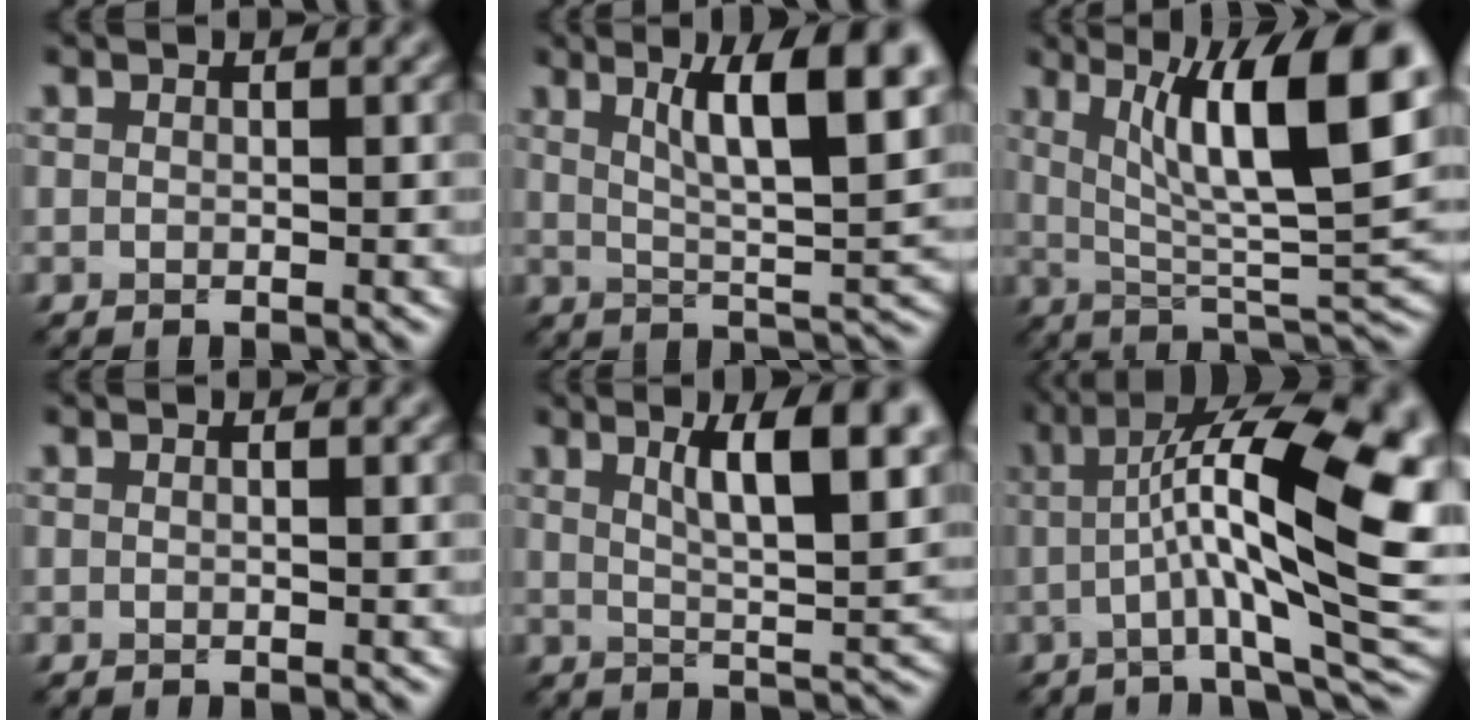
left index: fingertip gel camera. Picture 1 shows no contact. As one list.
[{"total": 9.8, "force": [4.1, 2.5, 8.6], "torque": [-0.116, 0.004, 0.070]}, {"total": 12.3, "force": [4.4, 3.0, 11.1], "torque": [-0.166, 0.003, 0.076]}, {"total": 0.0}, {"total": 8.8, "force": [3.8, 2.5, 7.6], "torque": [-0.092, 0.008, 0.060]}, {"total": 14.7, "force": [0.8, 3.8, 14.2], "torque": [-0.220, 0.020, 0.013]}]